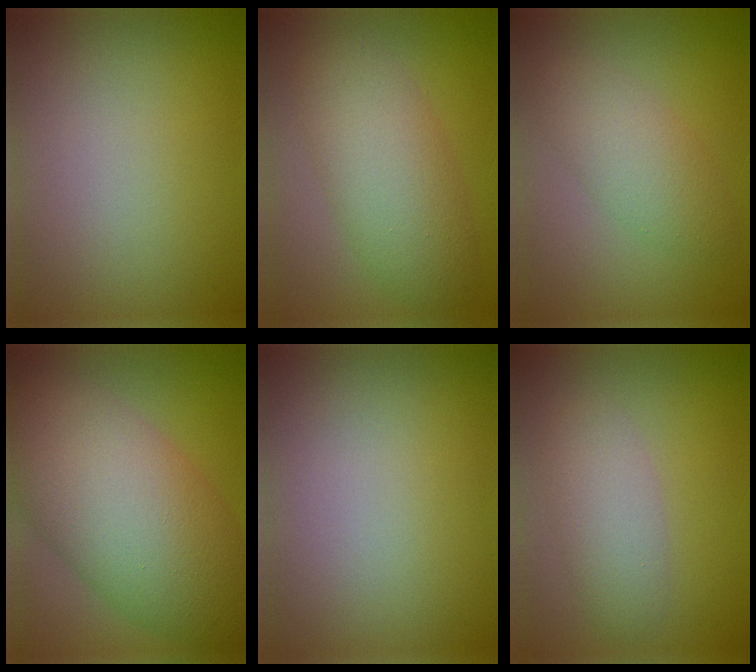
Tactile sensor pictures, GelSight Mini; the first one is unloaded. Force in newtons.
{"total": 6.1, "press": 6.1, "slide": 0.2}
{"total": 3.4, "press": 3.4, "slide": 0.1}
{"total": 12.5, "press": 12.5, "slide": 0.5}
{"total": 0.0}
{"total": 3.2, "press": 3.2, "slide": 0.2}